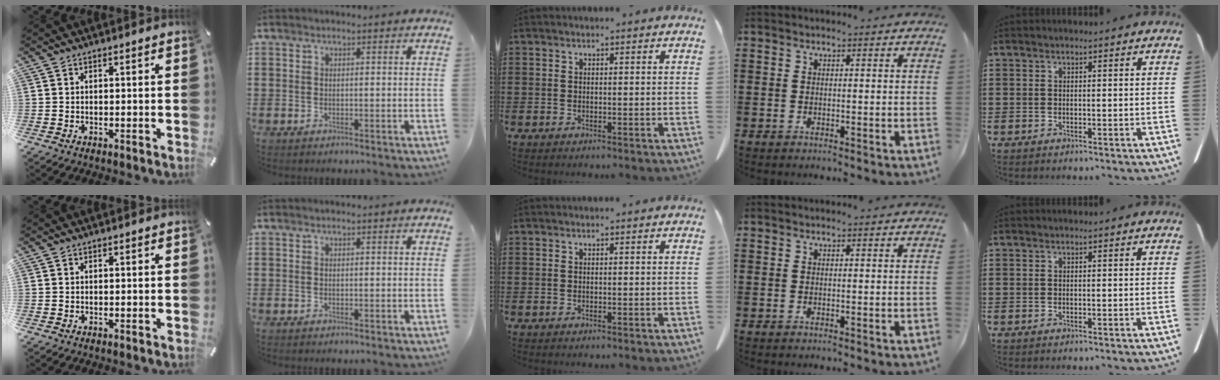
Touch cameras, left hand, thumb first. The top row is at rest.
{}